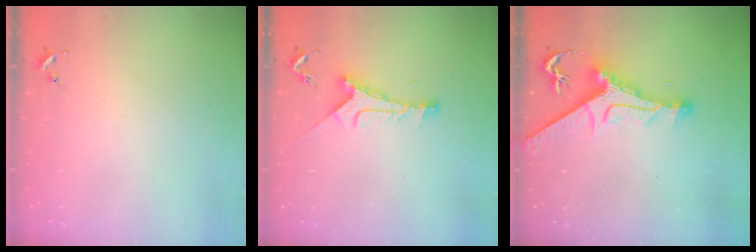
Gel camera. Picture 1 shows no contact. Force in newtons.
{"total": 9.3, "press": 9.3, "slide": 0.1}
{"total": 13.3, "press": 13.3, "slide": 1.3}